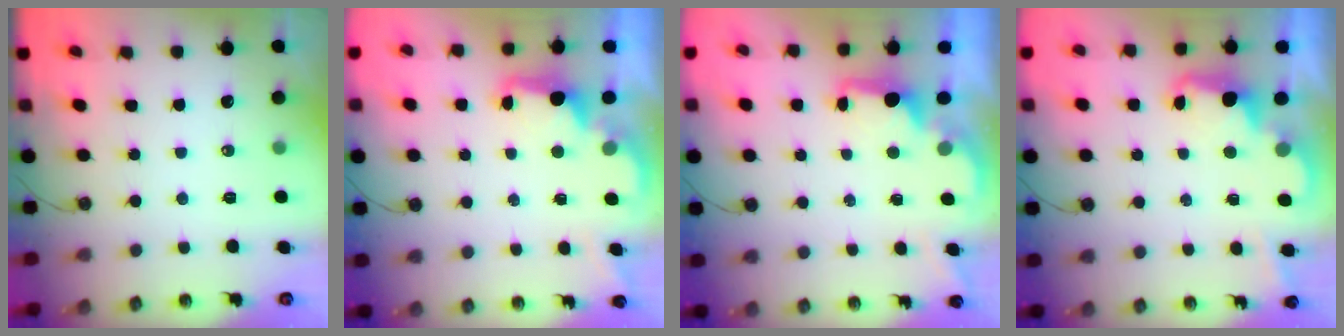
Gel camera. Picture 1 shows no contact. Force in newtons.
{"total": 2.6, "press": 2.5, "slide": 0.8}
{"total": 1.8, "press": 1.7, "slide": 0.6}
{"total": 2.5, "press": 2.5, "slide": 0.6}